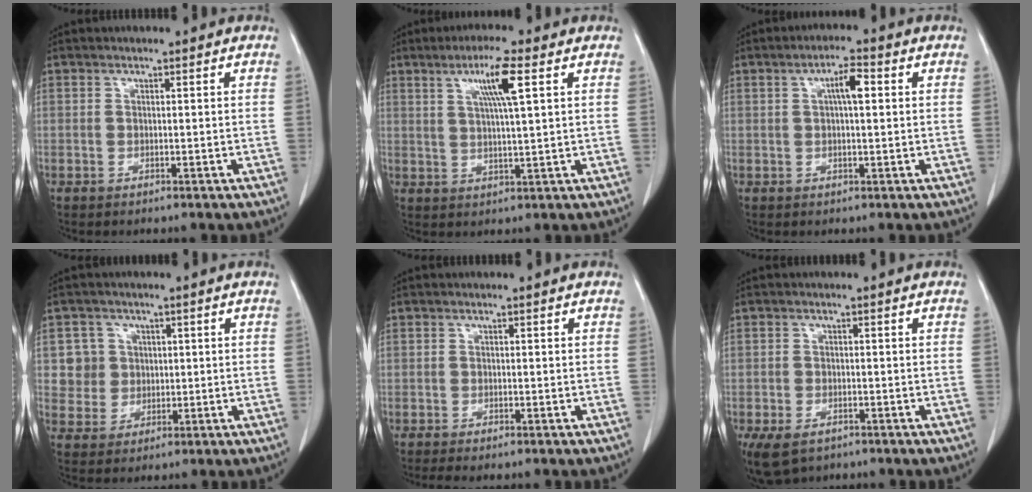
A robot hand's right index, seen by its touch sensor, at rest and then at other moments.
{"total": 6.8, "force": [2.9, -0.2, 6.2], "torque": [-0.113, 0.003, 0.051]}
{"total": 4.0, "force": [1.0, 0.8, 3.8], "torque": [-0.066, 0.010, 0.014]}
{"total": 5.2, "force": [1.2, 5.0, 0.1], "torque": [0.007, 0.013, 0.027]}
{"total": 2.4, "force": [-2.0, 0.3, 1.3], "torque": [-0.020, -0.007, -0.028]}
{"total": 5.9, "force": [-3.7, 3.5, 3.1], "torque": [-0.058, -0.008, -0.052]}